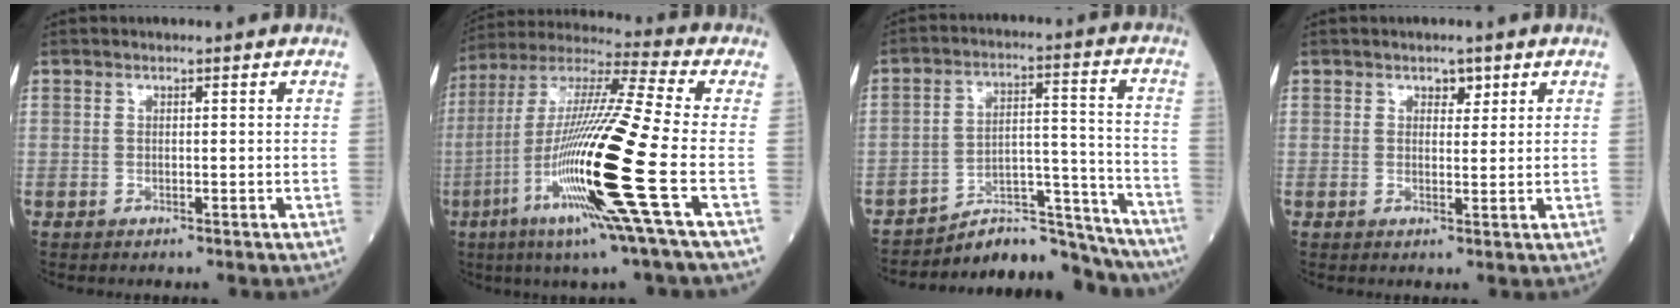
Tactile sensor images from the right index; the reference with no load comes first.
{"total": 21.5, "force": [-6.5, -1.1, 20.5], "torque": [-0.423, -0.037, -0.138]}
{"total": 14.1, "force": [-13.9, 1.6, 1.6], "torque": [-0.010, 0.060, -0.210]}
{"total": 1.8, "force": [1.1, 1.1, 0.9], "torque": [-0.008, -0.001, 0.016]}